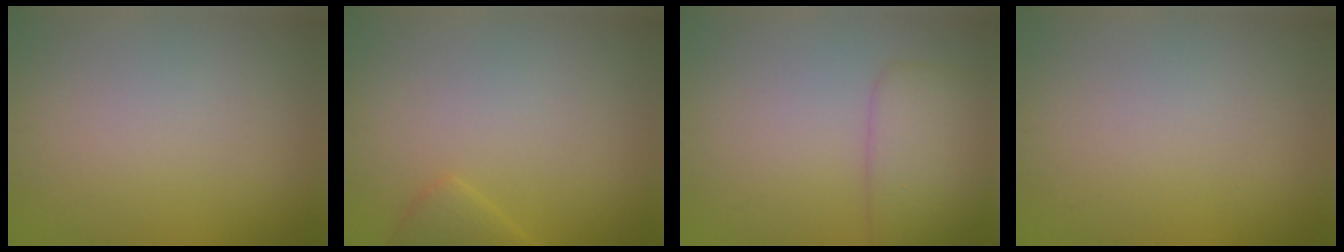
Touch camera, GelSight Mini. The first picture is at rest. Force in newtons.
{"total": 1.7, "press": 1.7, "slide": 0.1}
{"total": 4.2, "press": 4.2, "slide": 0.1}
{"total": 0.0}